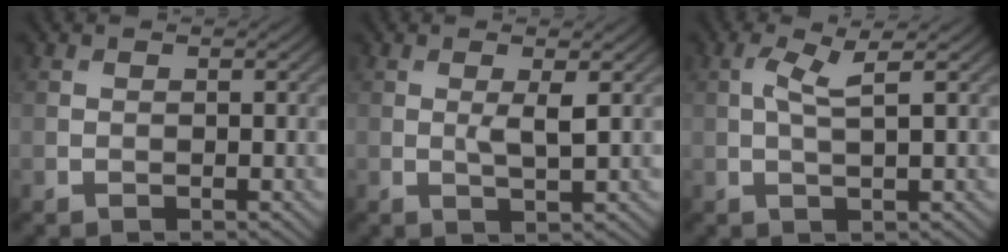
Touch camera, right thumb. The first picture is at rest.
{"total": 2.3, "force": [0.4, 0.2, 2.3], "torque": [-0.048, -0.002, 0.007]}
{"total": 3.3, "force": [0.9, 0.4, 3.1], "torque": [-0.067, 0.008, 0.015]}